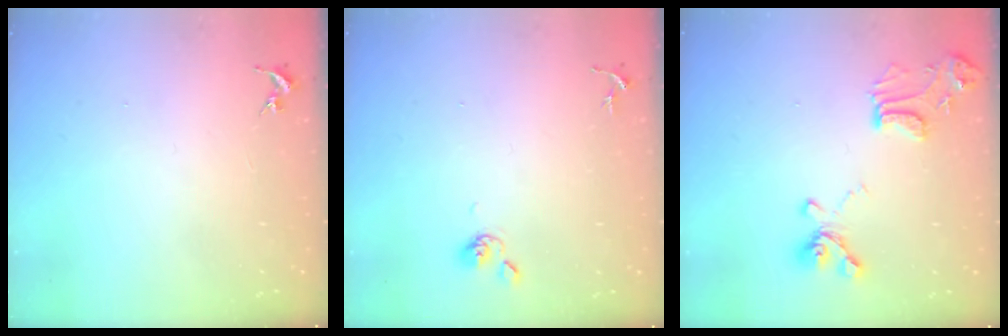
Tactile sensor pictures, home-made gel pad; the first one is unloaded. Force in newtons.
{"total": 4.4, "press": 4.3, "slide": 0.8}
{"total": 14.3, "press": 14.2, "slide": 1.7}